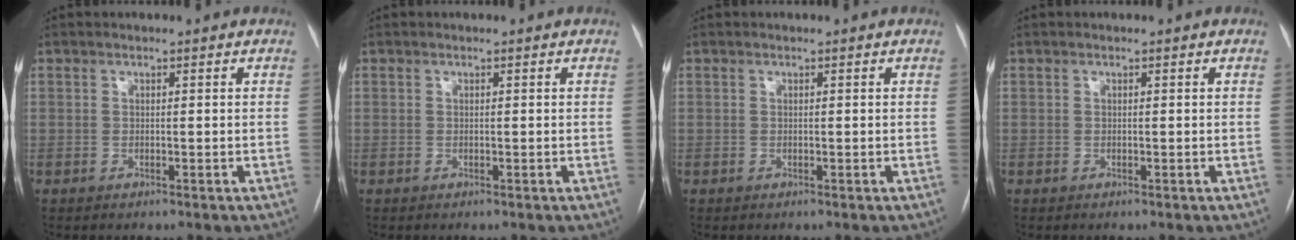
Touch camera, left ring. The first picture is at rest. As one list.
[{"total": 0.0}, {"total": 0.0}, {"total": 0.0}]